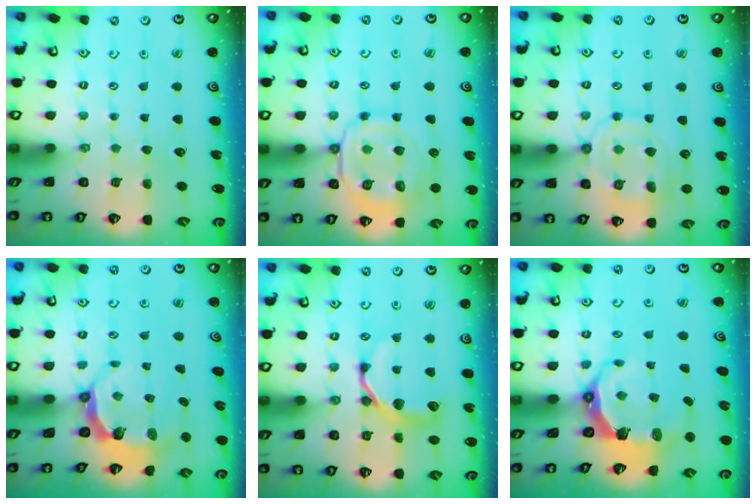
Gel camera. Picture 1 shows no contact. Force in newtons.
{"total": 12.8, "press": 12.7, "slide": 1.6}
{"total": 13.8, "press": 13.7, "slide": 1.3}
{"total": 5.8, "press": 4.6, "slide": 3.4}
{"total": 9.9, "press": 9.8, "slide": 0.9}
{"total": 8.7, "press": 7.0, "slide": 5.2}